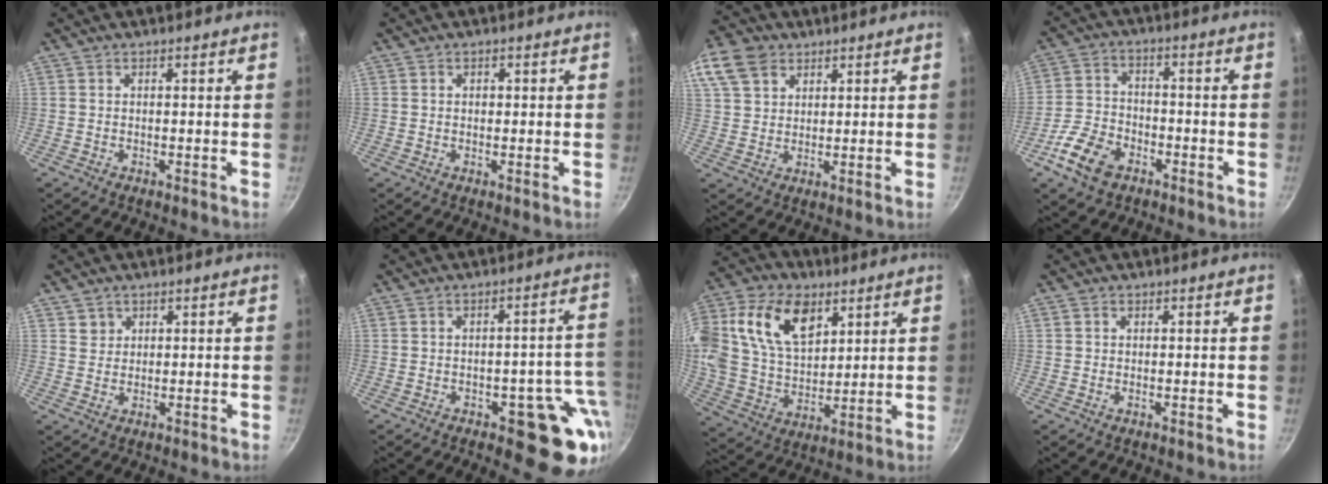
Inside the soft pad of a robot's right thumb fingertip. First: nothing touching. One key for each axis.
{"total": 0.9, "fx": 0.2, "fy": 0.8, "fz": 0.5, "tx": -0.003, "ty": 0.003, "tz": 0.003}
{"total": 12.7, "fx": 6.6, "fy": 9.0, "fz": 6.1, "tx": -0.128, "ty": 0.011, "tz": 0.125}
{"total": 9.9, "fx": -5.2, "fy": 6.4, "fz": 5.6, "tx": -0.098, "ty": 0.031, "tz": -0.105}
{"total": 2.3, "fx": 1.2, "fy": 1.9, "fz": 0.2, "tx": 0.016, "ty": 0.005, "tz": 0.020}
{"total": 13.0, "fx": -4.6, "fy": 6.5, "fz": 10.3, "tx": -0.044, "ty": 0.027, "tz": -0.052}
{"total": 22.5, "fx": 9.4, "fy": 14.6, "fz": 14.3, "tx": -0.274, "ty": -0.006, "tz": 0.172}
{"total": 0.7, "fx": 0.2, "fy": 0.5, "fz": 0.3, "tx": -0.005, "ty": 0.003, "tz": 0.002}